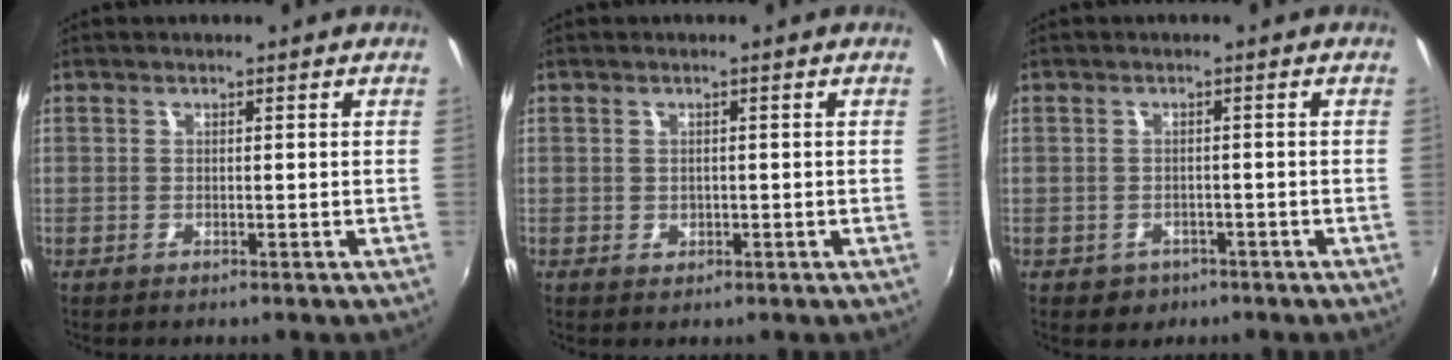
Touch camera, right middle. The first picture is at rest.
{"total": 1.1, "force": [-0.3, 1.0, 0.3], "torque": [-0.003, -0.002, -0.004]}
{"total": 3.3, "force": [-1.6, 2.8, 0.8], "torque": [-0.026, -0.002, -0.019]}